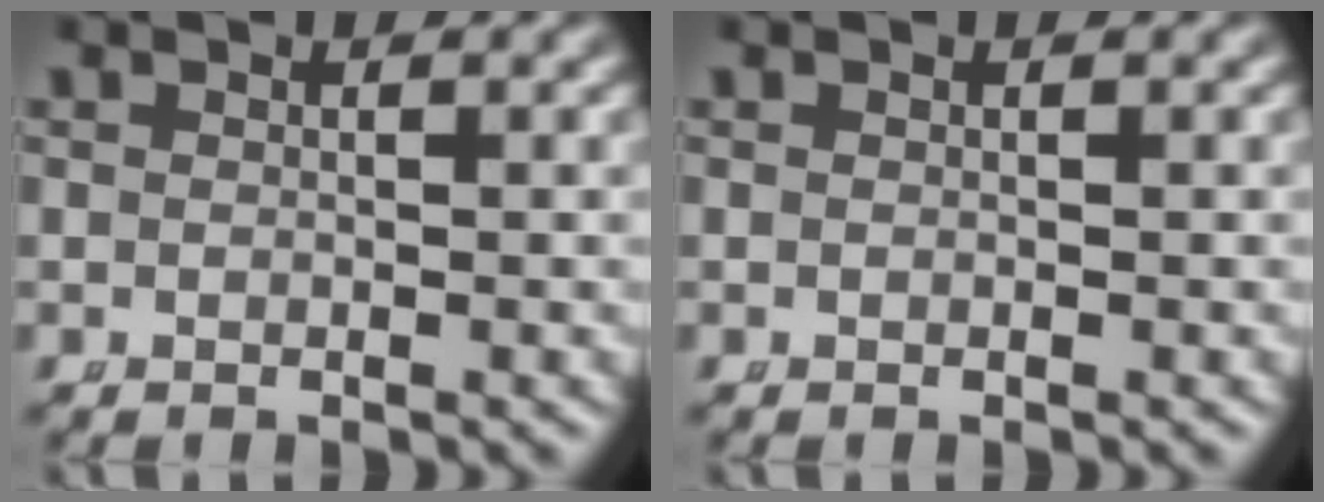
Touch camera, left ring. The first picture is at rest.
{"total": 0.0}